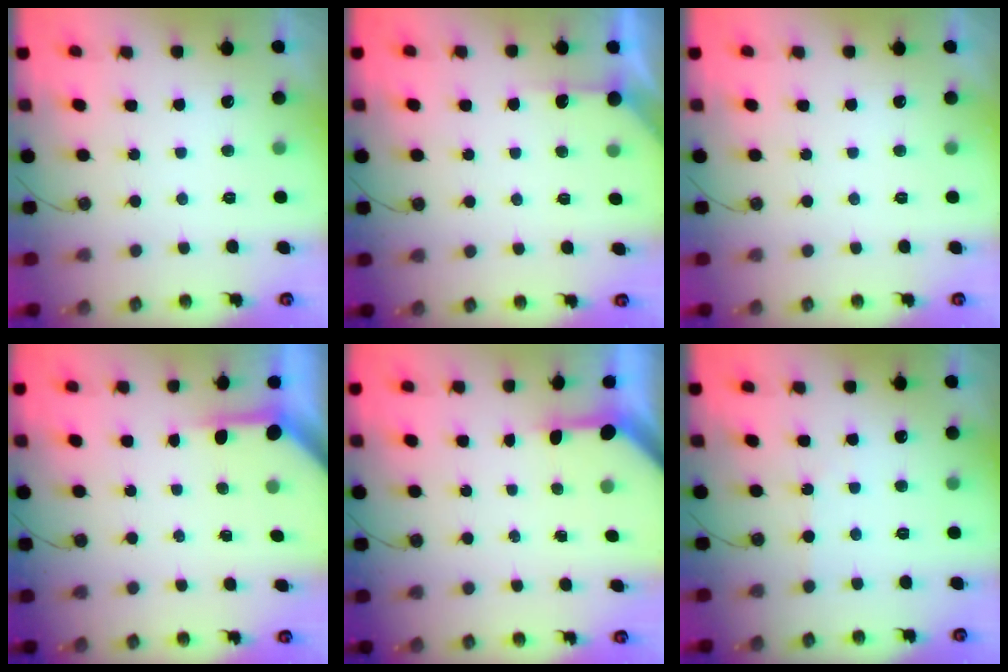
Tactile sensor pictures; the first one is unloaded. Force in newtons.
{"total": 3.8, "press": 3.8, "slide": 0.4}
{"total": 0.0}
{"total": 3.9, "press": 3.8, "slide": 0.4}
{"total": 3.2, "press": 3.2, "slide": 0.3}
{"total": 1.0, "press": 1.0, "slide": 0.2}